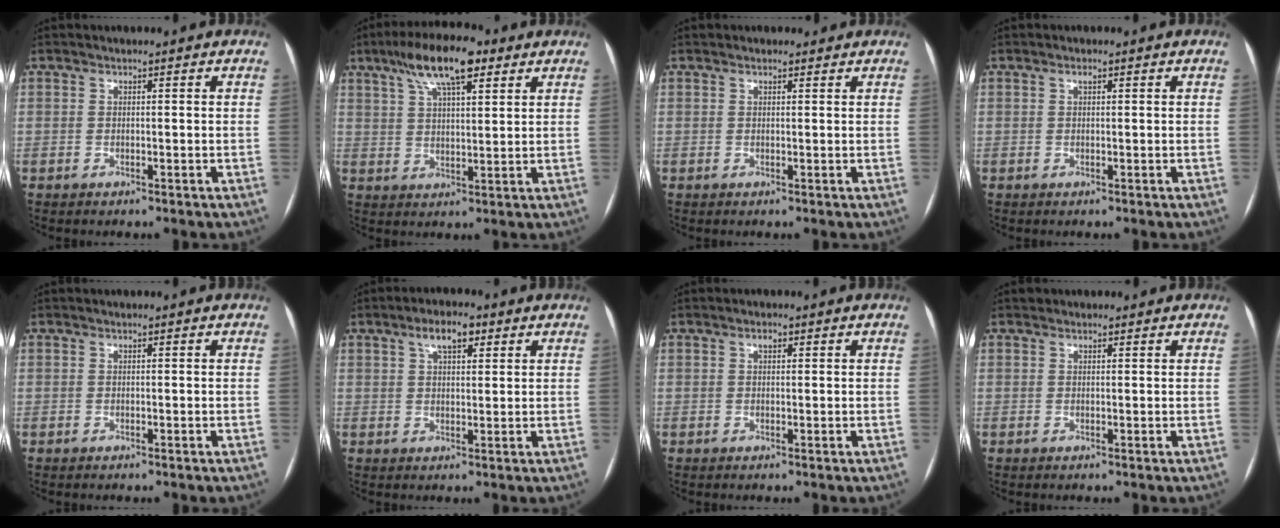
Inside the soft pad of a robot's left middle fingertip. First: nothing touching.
{"total": 10.8, "force": [6.4, 3.0, 8.2], "torque": [-0.146, 0.021, 0.109]}
{"total": 1.5, "force": [1.3, 0.7, 0.4], "torque": [-0.008, 0.014, 0.017]}
{"total": 0.7, "force": [0.3, 0.2, 0.5], "torque": [-0.011, 0.002, 0.005]}
{"total": 0.0}
{"total": 4.9, "force": [2.6, 2.0, 3.6], "torque": [-0.067, 0.014, 0.044]}
{"total": 0.9, "force": [0.4, 0.4, 0.7], "torque": [-0.013, 0.003, 0.007]}
{"total": 1.0, "force": [0.8, 0.5, 0.1], "torque": [-0.001, 0.009, 0.011]}